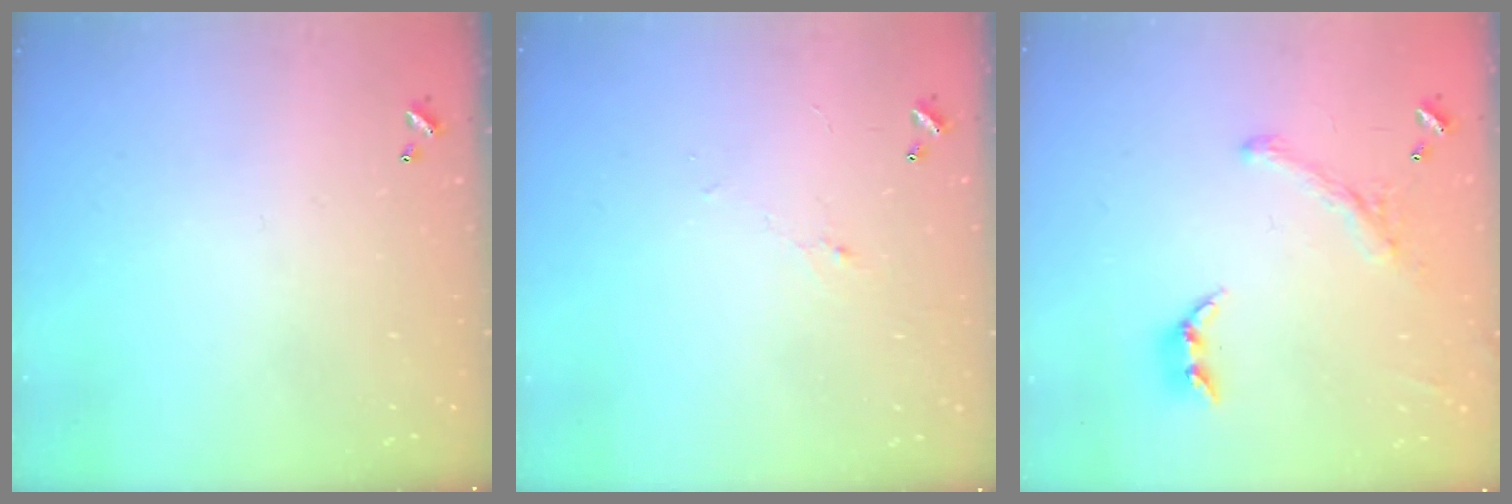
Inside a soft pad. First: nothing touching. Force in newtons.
{"total": 0.6, "press": 0.2, "slide": 0.5}
{"total": 2.4, "press": 2.0, "slide": 1.3}